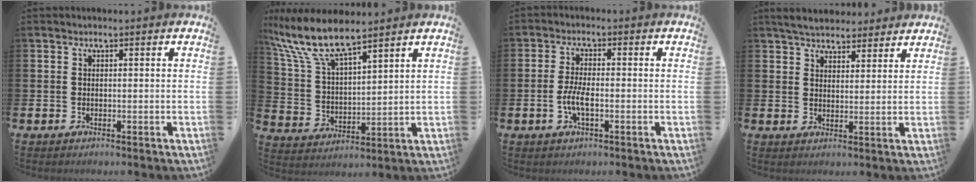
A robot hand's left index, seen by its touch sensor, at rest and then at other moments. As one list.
[{"total": 9.3, "force": [8.1, 2.0, 4.3], "torque": [-0.122, -0.031, 0.146]}, {"total": 3.6, "force": [-1.0, 1.2, 3.3], "torque": [-0.061, 0.001, -0.020]}, {"total": 4.6, "force": [4.4, 1.2, 0.7], "torque": [-0.027, -0.017, 0.081]}]